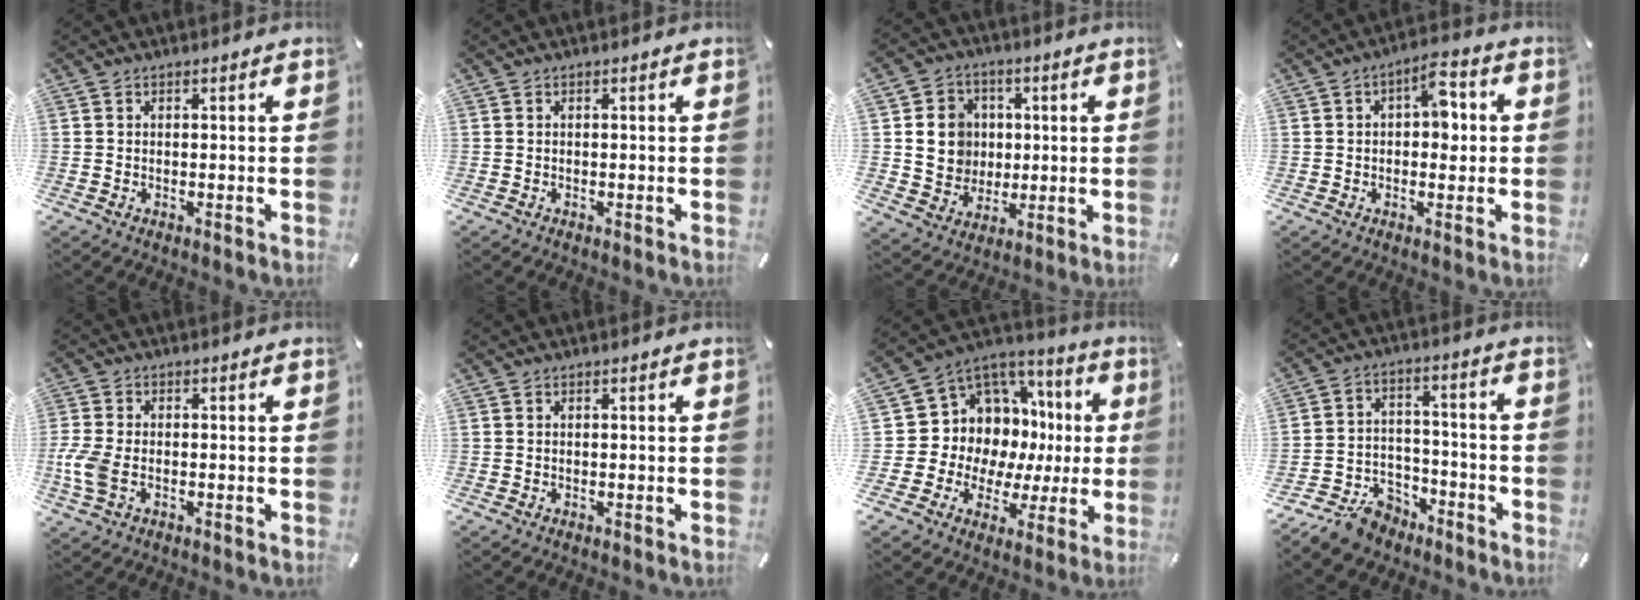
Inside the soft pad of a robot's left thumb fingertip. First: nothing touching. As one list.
[{"total": 0.0}, {"total": 10.3, "force": [1.1, 9.7, 3.4], "torque": [-0.042, 0.007, 0.029]}, {"total": 6.7, "force": [0.6, 3.8, 5.5], "torque": [-0.066, 0.002, 0.001]}, {"total": 6.5, "force": [-1.6, 3.8, 4.9], "torque": [-0.119, -0.002, -0.032]}, {"total": 0.0}, {"total": 9.8, "force": [3.4, 8.9, 2.5], "torque": [-0.051, -0.071, 0.078]}, {"total": 10.5, "force": [-8.0, 6.1, 3.1], "torque": [-0.049, 0.054, -0.147]}]